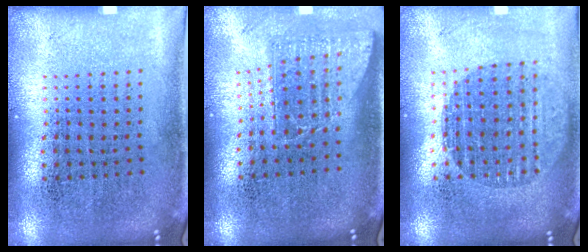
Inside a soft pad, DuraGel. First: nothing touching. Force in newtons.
{"total": 1.7, "press": 1.3, "slide": 1.1}
{"total": 1.7, "press": 1.5, "slide": 0.8}